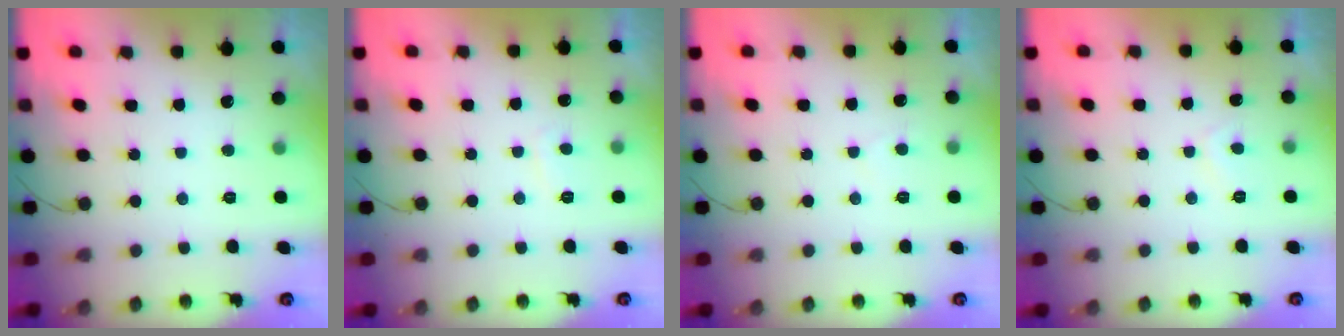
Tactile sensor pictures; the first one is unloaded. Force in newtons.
{"total": 1.5, "press": 1.3, "slide": 0.6}
{"total": 3.1, "press": 3.1, "slide": 0.3}
{"total": 2.2, "press": 2.1, "slide": 0.5}